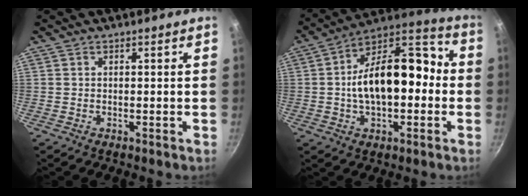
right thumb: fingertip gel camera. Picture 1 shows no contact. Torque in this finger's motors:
{"motor_torque": [2.25, 2.43, 0.25, 0.01, 0.51]}